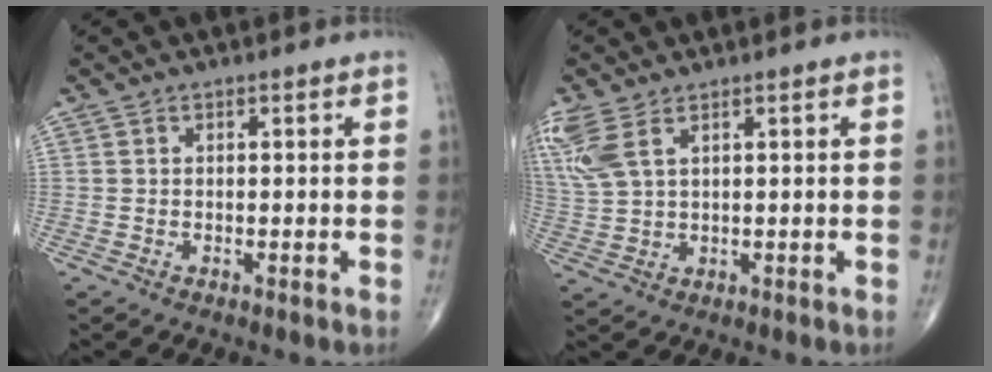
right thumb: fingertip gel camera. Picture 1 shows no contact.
{"total": 7.7, "force": [4.0, 3.4, 5.7], "torque": [-0.155, 0.001, 0.093]}